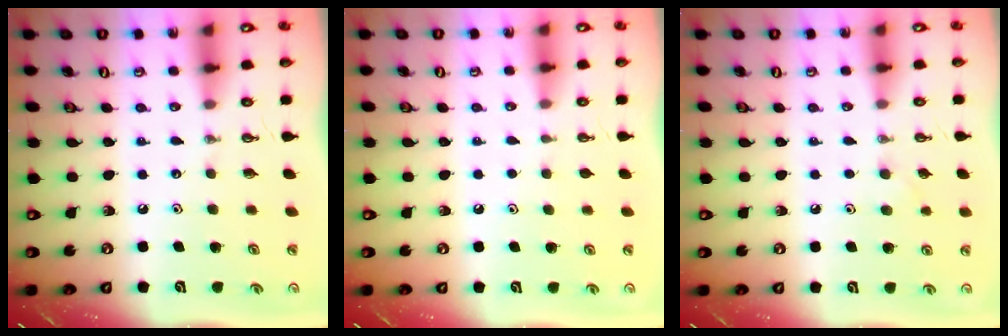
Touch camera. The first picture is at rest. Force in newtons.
{"total": 1.2, "press": 0.5, "slide": 1.0}
{"total": 5.7, "press": 4.7, "slide": 3.2}